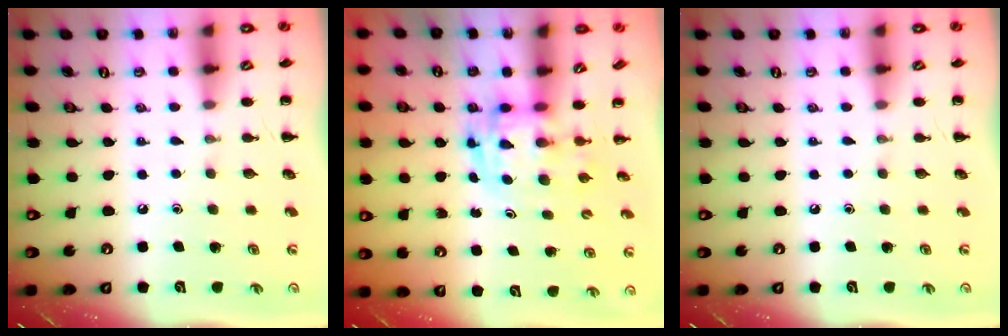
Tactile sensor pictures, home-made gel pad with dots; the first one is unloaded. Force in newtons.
{"total": 2.8, "press": 2.7, "slide": 0.5}
{"total": 0.0}